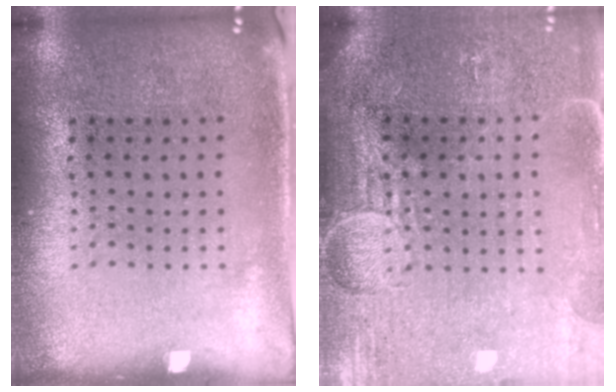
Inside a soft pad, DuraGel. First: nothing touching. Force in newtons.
{"total": 3.9, "press": 3.5, "slide": 1.7}